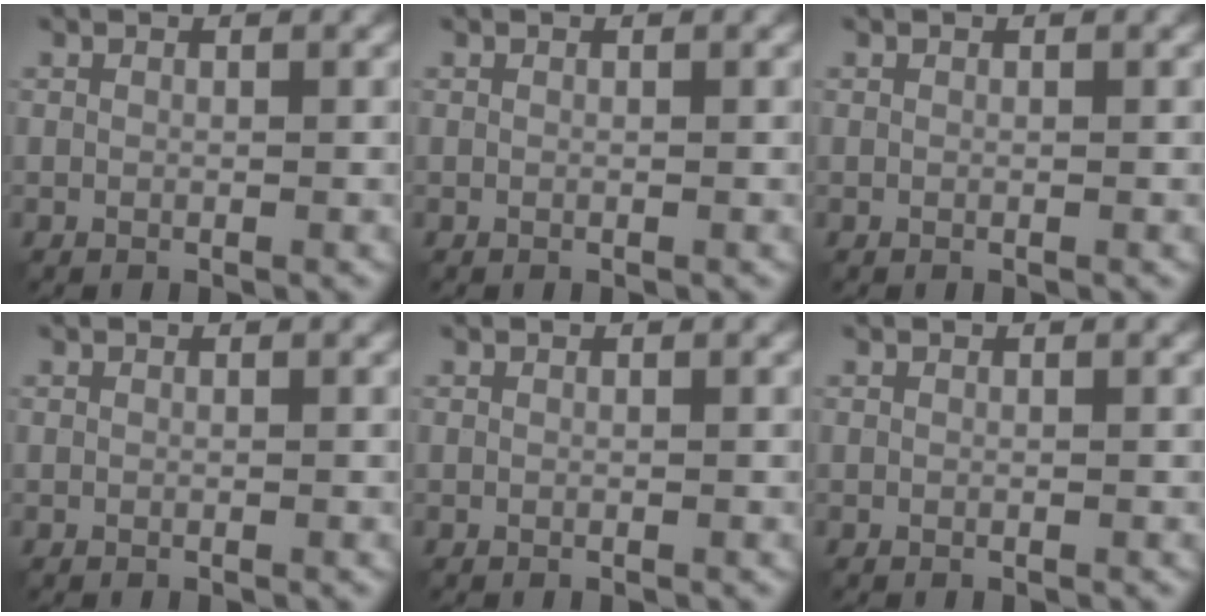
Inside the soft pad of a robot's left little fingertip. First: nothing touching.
{"total": 0.0}
{"total": 0.0}
{"total": 0.0}
{"total": 0.0}
{"total": 0.0}